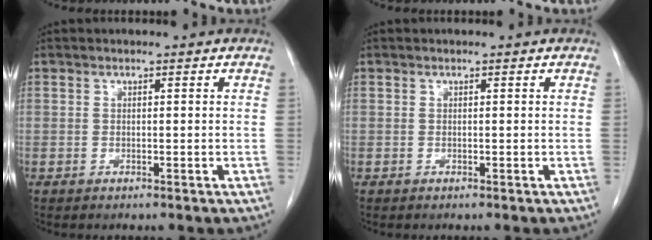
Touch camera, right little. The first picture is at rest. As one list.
[{"total": 0.0}]